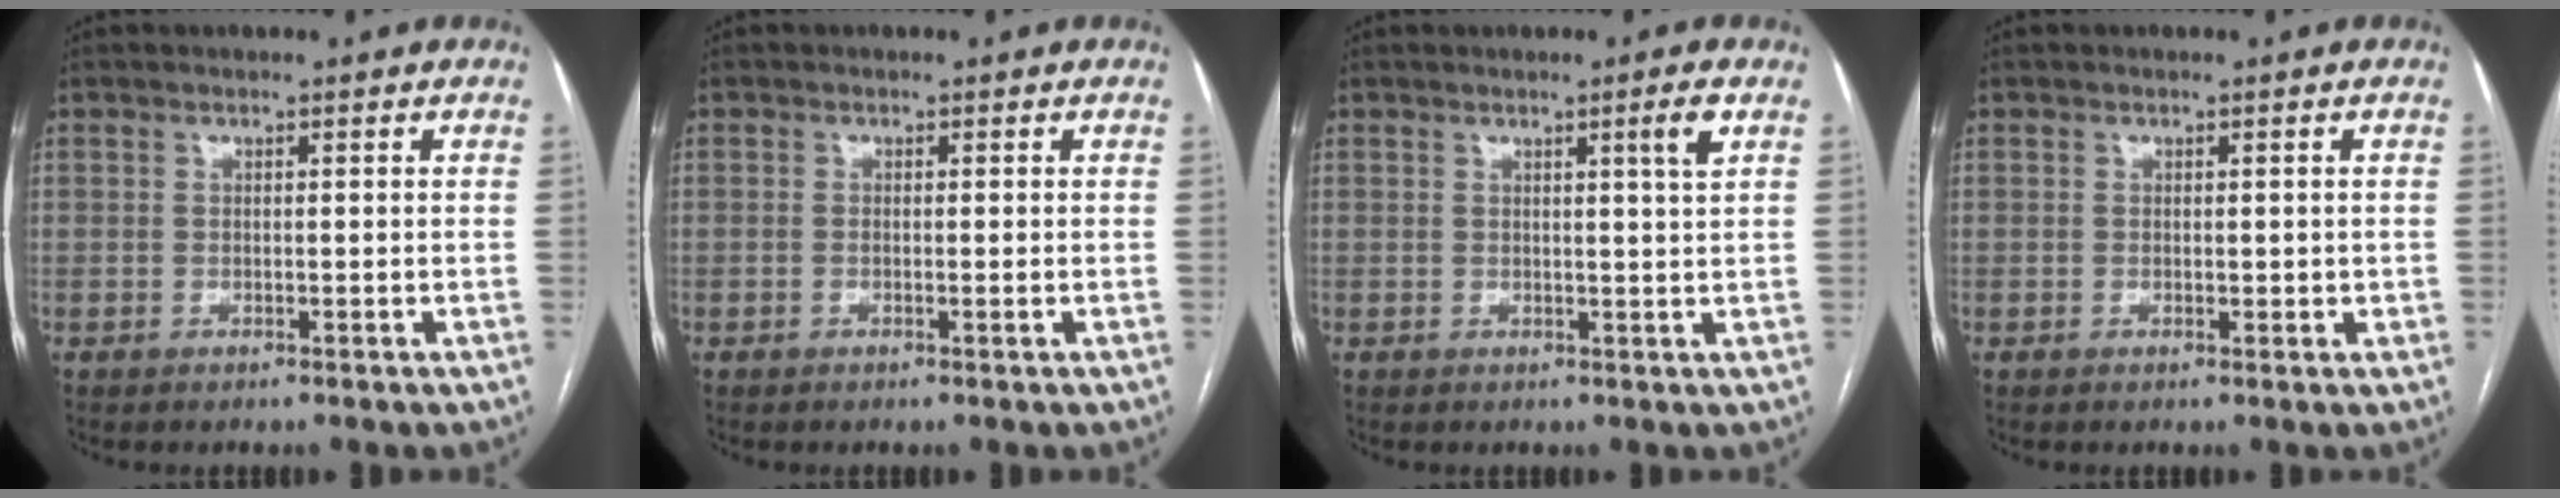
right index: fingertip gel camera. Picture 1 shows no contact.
{"total": 0.8, "force": [-0.2, 0.0, 0.7], "torque": [-0.016, 0.000, -0.003]}
{"total": 2.5, "force": [1.2, -0.7, 2.1], "torque": [-0.031, -0.008, 0.020]}
{"total": 1.1, "force": [-0.1, 0.6, 0.9], "torque": [-0.014, -0.002, 0.001]}